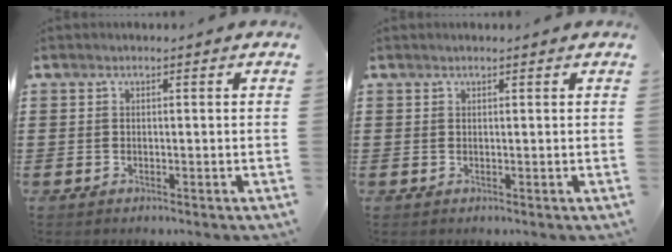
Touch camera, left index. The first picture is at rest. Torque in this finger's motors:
{"motor_torque": [2.14, 0.00, -0.03, -0.01]}